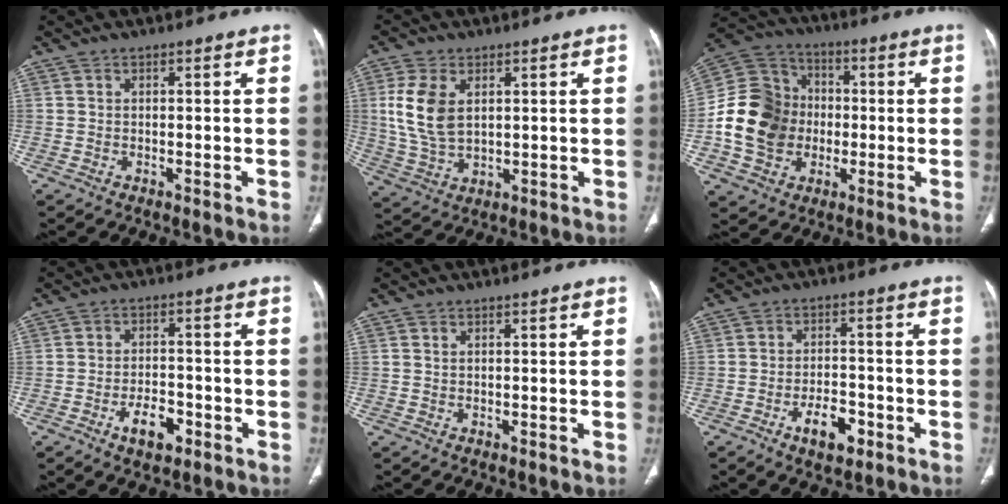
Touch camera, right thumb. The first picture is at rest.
{"total": 9.6, "force": [2.3, 5.7, 7.3], "torque": [-0.150, -0.008, 0.054]}
{"total": 16.2, "force": [-2.2, 13.9, 8.1], "torque": [-0.133, 0.031, -0.042]}
{"total": 6.2, "force": [-3.1, 3.3, 4.2], "torque": [-0.060, 0.019, -0.050]}
{"total": 0.0}
{"total": 6.7, "force": [-3.4, 3.4, 4.7], "torque": [-0.065, 0.021, -0.053]}